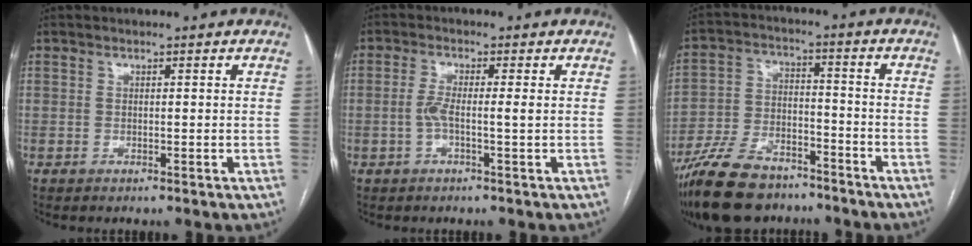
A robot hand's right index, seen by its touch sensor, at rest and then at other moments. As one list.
[{"total": 3.1, "force": [-0.5, 0.2, 3.0], "torque": [-0.064, 0.007, -0.010]}, {"total": 15.1, "force": [-11.8, 6.1, 7.2], "torque": [-0.145, -0.003, -0.204]}]